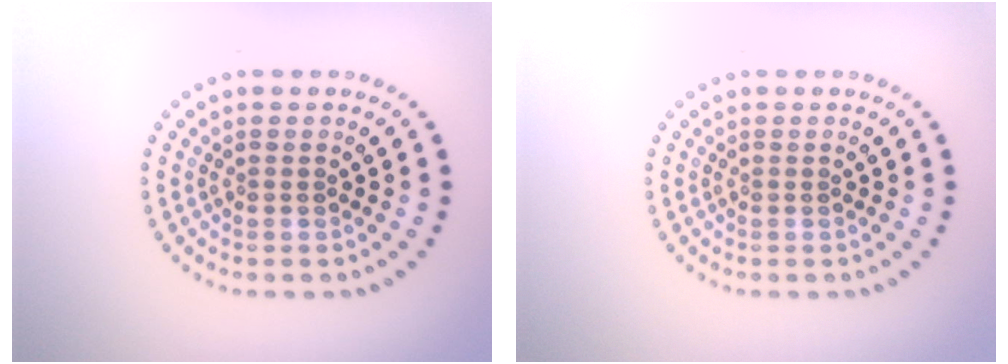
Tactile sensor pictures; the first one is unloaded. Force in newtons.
{"total": 0.0}